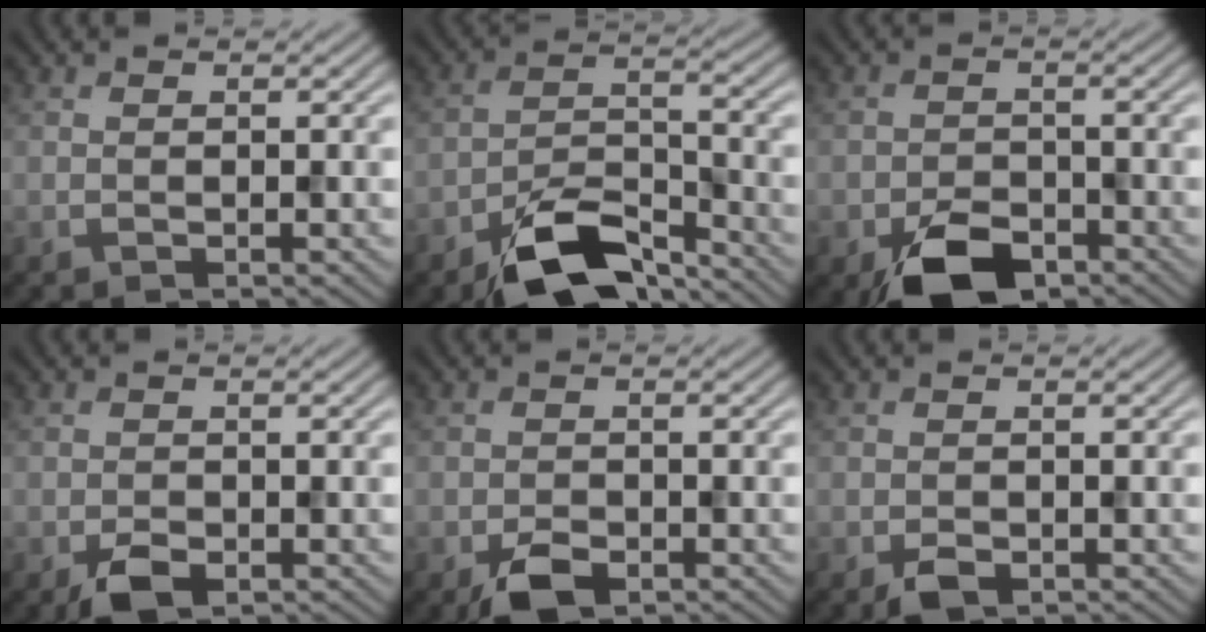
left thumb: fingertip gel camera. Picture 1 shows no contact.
{"total": 9.4, "force": [-7.0, 3.3, 5.3], "torque": [-0.089, 0.000, -0.140]}
{"total": 6.3, "force": [-4.0, 3.4, 3.3], "torque": [-0.053, -0.005, -0.074]}
{"total": 2.9, "force": [-1.6, 1.6, 1.8], "torque": [-0.030, -0.006, -0.027]}
{"total": 3.4, "force": [-2.1, 1.8, 2.0], "torque": [-0.032, -0.005, -0.037]}
{"total": 1.8, "force": [-1.1, 1.0, 1.0], "torque": [-0.017, -0.002, -0.019]}